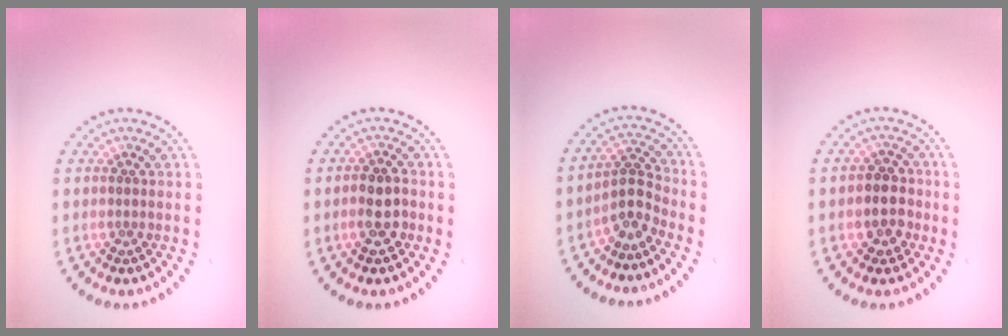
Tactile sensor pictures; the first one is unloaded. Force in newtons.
{"total": 2.5, "press": 2.4, "slide": 0.6}
{"total": 2.5, "press": 1.8, "slide": 1.7}
{"total": 2.9, "press": 2.8, "slide": 0.9}